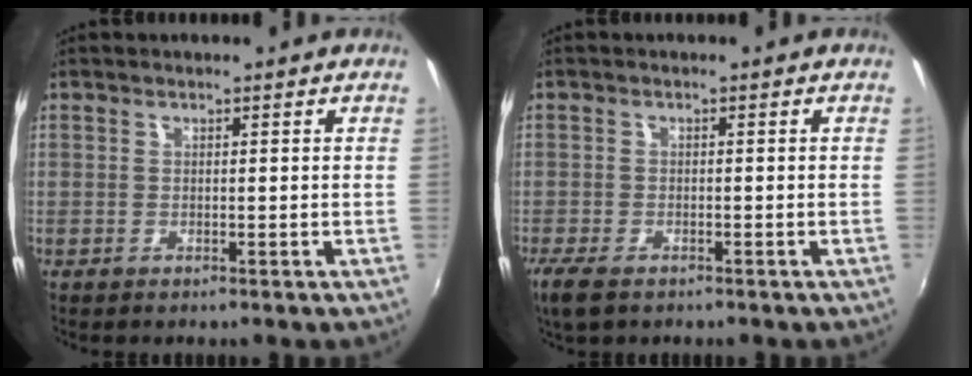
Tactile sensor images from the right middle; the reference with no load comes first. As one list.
[{"total": 4.4, "force": [-3.1, 1.7, 2.7], "torque": [-0.066, -0.015, -0.059]}]